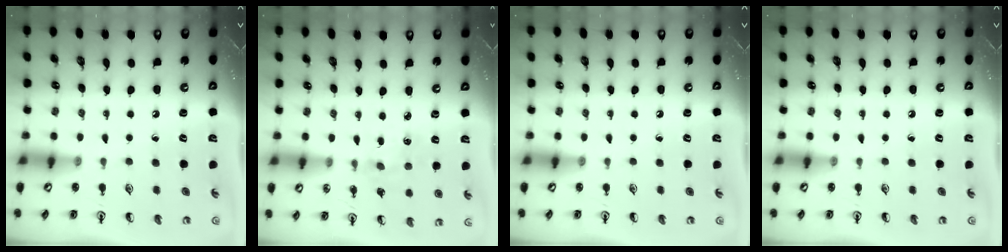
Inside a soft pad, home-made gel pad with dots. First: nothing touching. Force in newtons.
{"total": 4.0, "press": 3.9, "slide": 0.5}
{"total": 0.0}
{"total": 0.0}